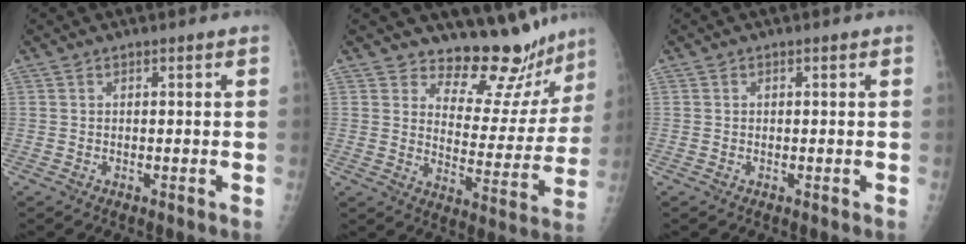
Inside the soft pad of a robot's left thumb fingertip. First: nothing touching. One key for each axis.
{"total": 13.2, "fx": 12.4, "fy": 4.0, "fz": 2.1, "tx": 0.017, "ty": -0.119, "tz": 0.166}
{"total": 0.0}